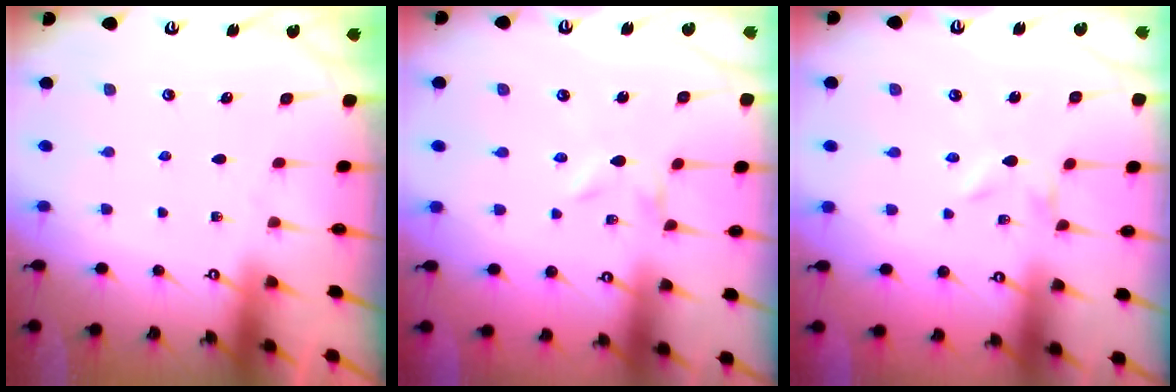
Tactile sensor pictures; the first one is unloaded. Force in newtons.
{"total": 0.0}
{"total": 0.0}